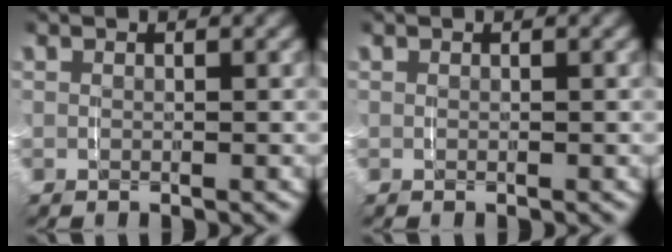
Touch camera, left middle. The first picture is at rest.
{"total": 0.0}